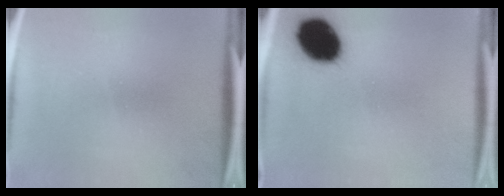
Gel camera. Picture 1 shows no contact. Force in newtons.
{"total": 14.5}